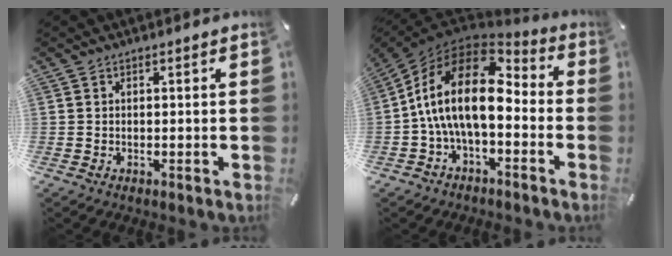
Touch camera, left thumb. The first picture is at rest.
{"total": 18.4, "force": [0.7, 10.2, 15.3], "torque": [-0.312, -0.002, 0.009]}